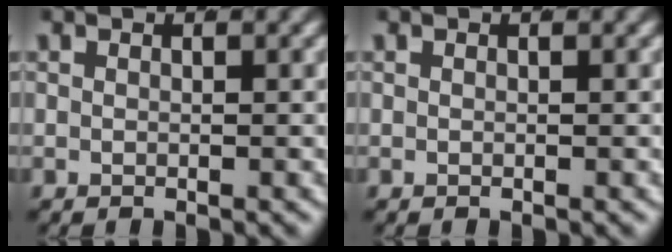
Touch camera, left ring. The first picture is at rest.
{"total": 0.0}